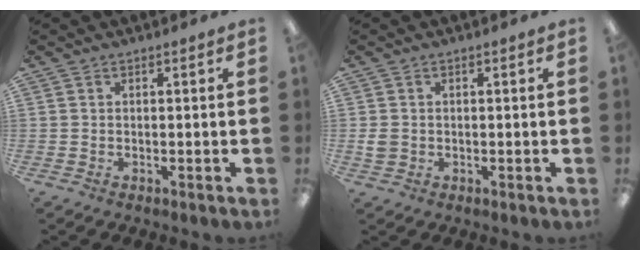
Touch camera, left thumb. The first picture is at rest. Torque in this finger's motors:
{"motor_torque": [-0.13, 0.17, 0.32, -0.16, 0.00]}